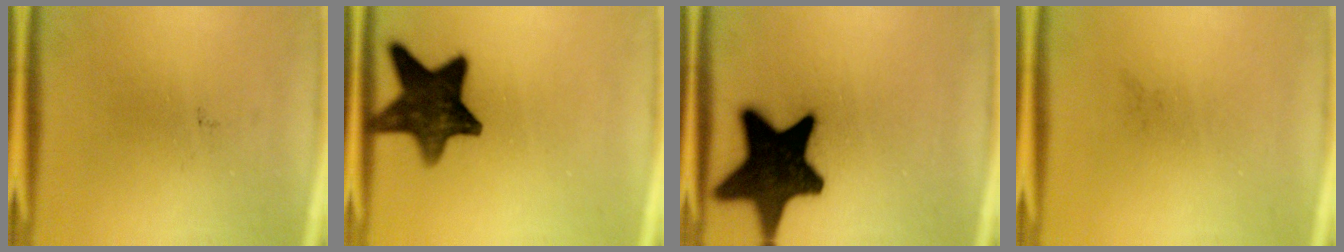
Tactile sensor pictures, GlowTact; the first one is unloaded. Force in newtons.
{"total": 13.0}
{"total": 19.4}
{"total": 0.0}